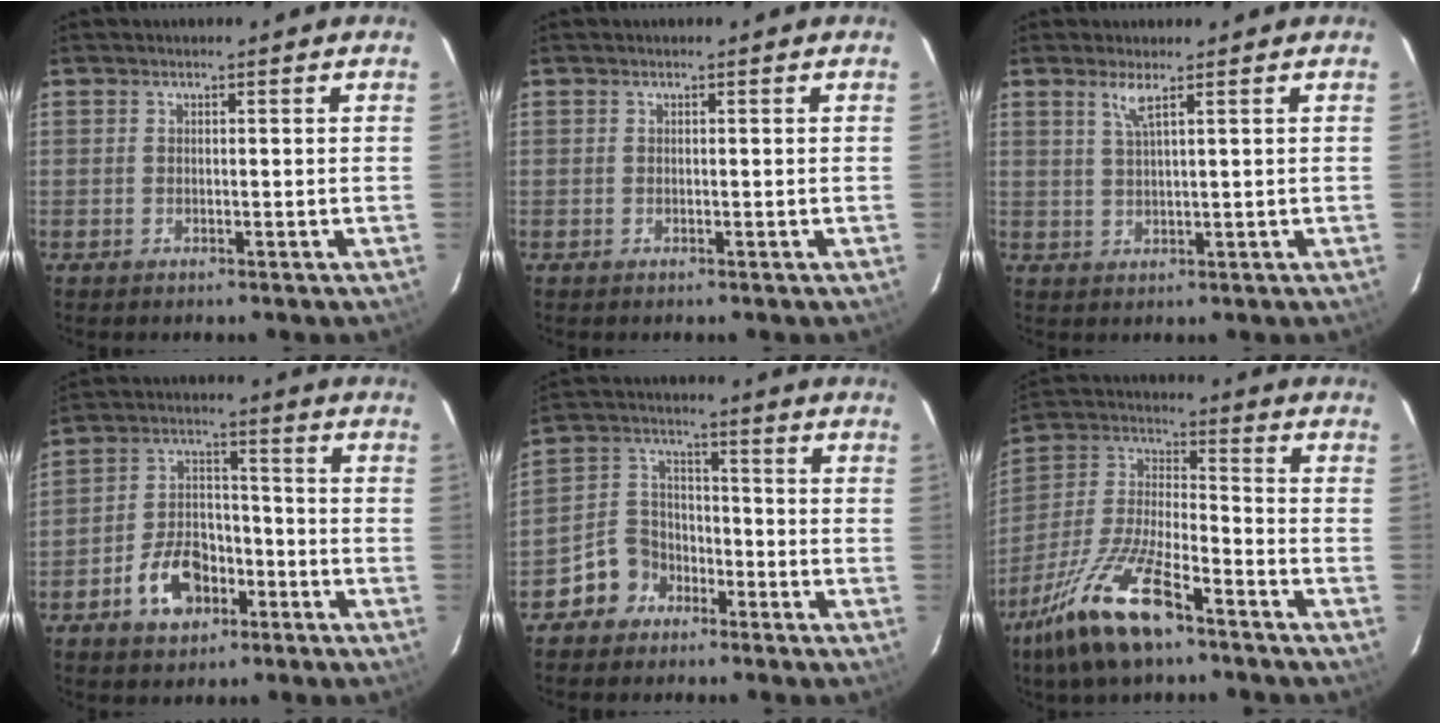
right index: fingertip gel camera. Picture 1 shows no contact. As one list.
[{"total": 0.0}, {"total": 2.6, "force": [1.6, -0.4, 2.1], "torque": [-0.044, -0.004, 0.033]}, {"total": 10.2, "force": [-5.4, 6.4, 5.9], "torque": [-0.118, 0.023, -0.084]}, {"total": 7.8, "force": [-5.0, 5.8, 1.3], "torque": [-0.034, 0.036, -0.093]}, {"total": 17.3, "force": [-11.2, 5.2, 12.1], "torque": [-0.263, -0.015, -0.216]}]